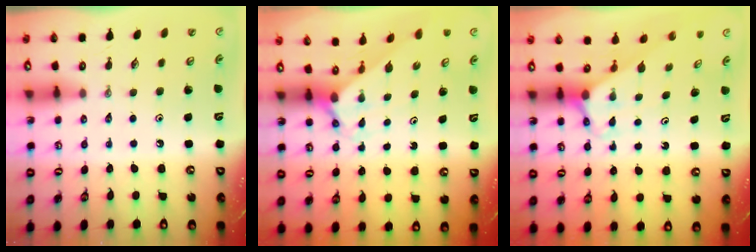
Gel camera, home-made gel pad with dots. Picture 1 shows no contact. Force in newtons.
{"total": 2.0, "press": 2.0, "slide": 0.2}
{"total": 2.6, "press": 2.6, "slide": 0.2}